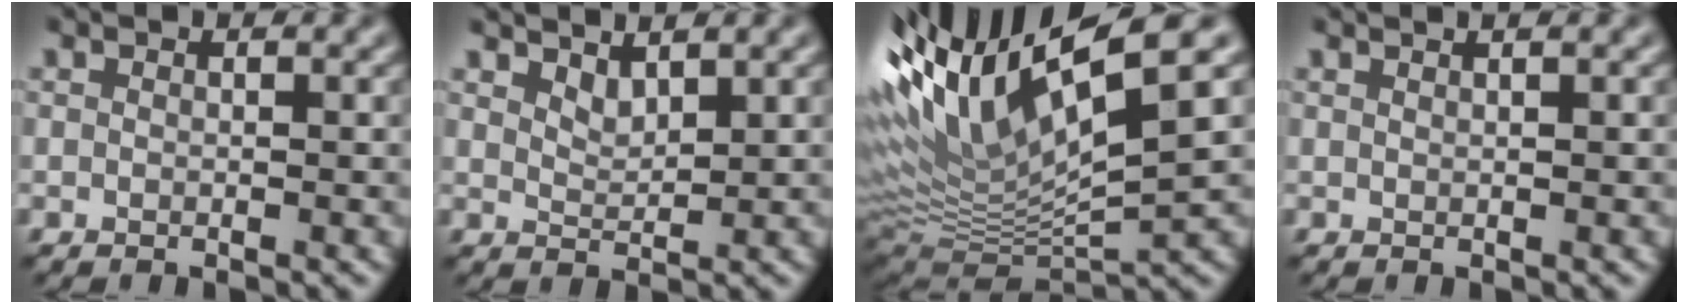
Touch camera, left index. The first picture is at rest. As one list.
[{"total": 1.8, "force": [1.6, 0.4, 0.7], "torque": [-0.014, -0.005, 0.032]}, {"total": 13.3, "force": [6.0, 3.2, 11.5], "torque": [-0.218, 0.022, 0.113]}, {"total": 1.5, "force": [1.1, 0.6, 0.9], "torque": [0.000, -0.004, 0.002]}]